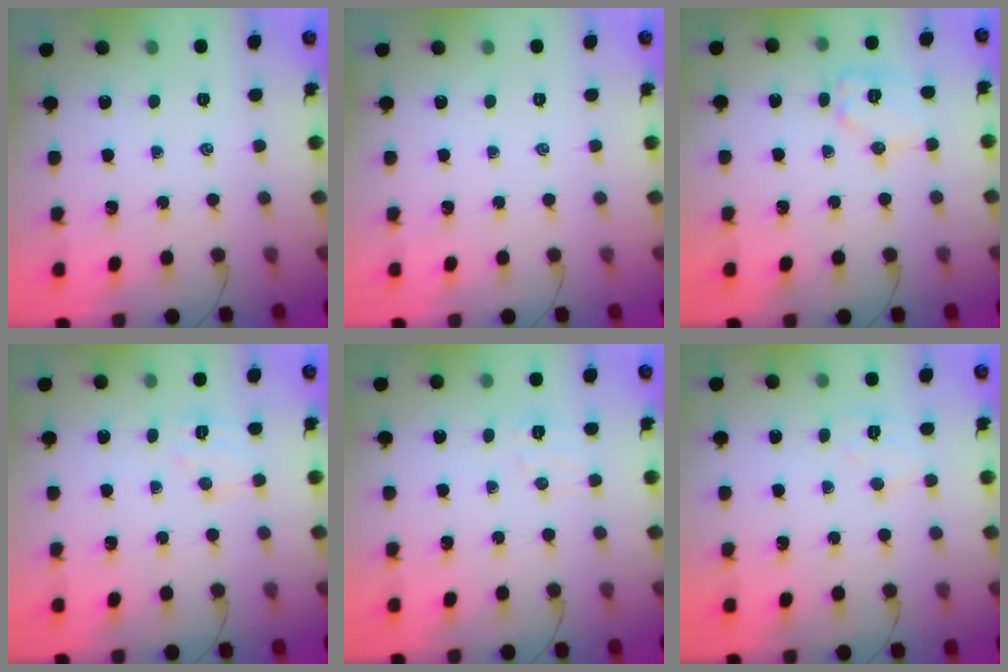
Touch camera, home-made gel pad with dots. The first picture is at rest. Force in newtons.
{"total": 0.0}
{"total": 8.7, "press": 8.6, "slide": 0.5}
{"total": 6.3, "press": 6.2, "slide": 1.1}
{"total": 4.5, "press": 4.4, "slide": 1.2}
{"total": 4.8, "press": 4.7, "slide": 1.0}